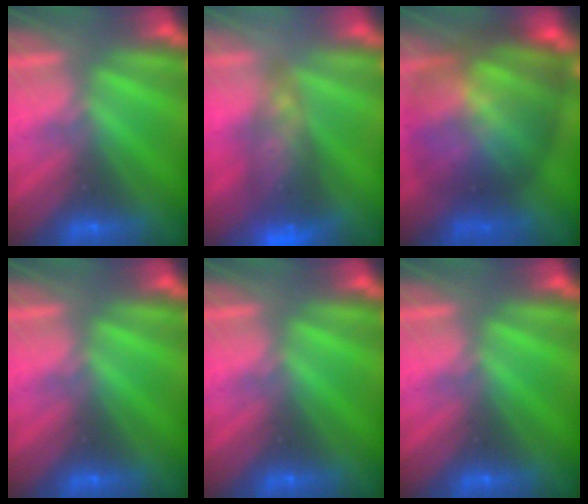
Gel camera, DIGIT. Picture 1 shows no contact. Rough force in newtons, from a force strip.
{"total": 6.9}
{"total": 9.5}
{"total": 0.0}
{"total": 0.0}
{"total": 0.0}